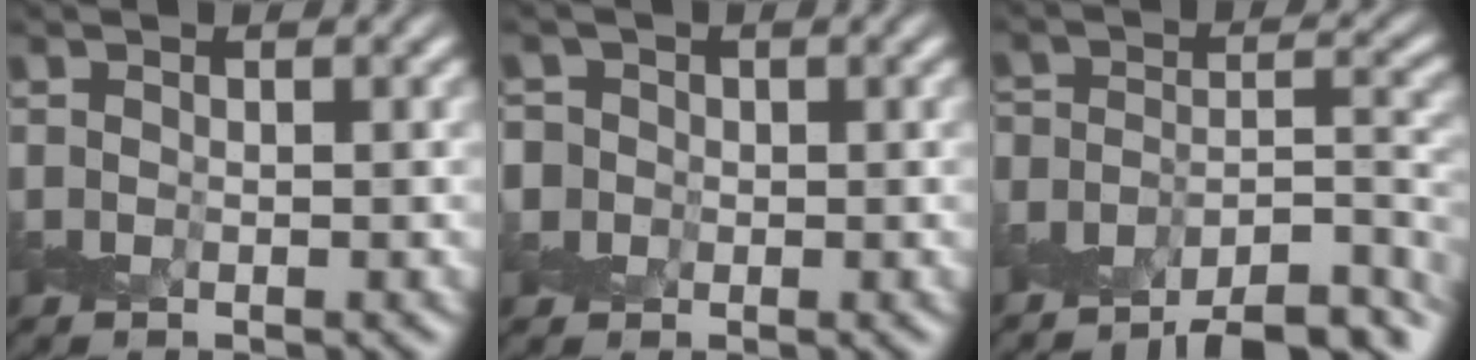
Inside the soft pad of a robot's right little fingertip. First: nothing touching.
{"total": 3.5, "force": [0.4, 3.4, 0.7], "torque": [0.003, 0.026, -0.020]}
{"total": 8.7, "force": [-7.7, 2.2, 3.4], "torque": [-0.047, 0.007, -0.120]}